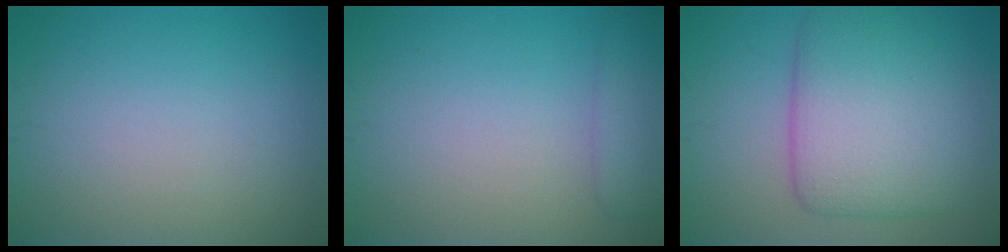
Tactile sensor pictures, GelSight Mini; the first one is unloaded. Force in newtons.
{"total": 2.4, "press": 2.3, "slide": 0.3}
{"total": 9.0, "press": 9.0, "slide": 0.4}